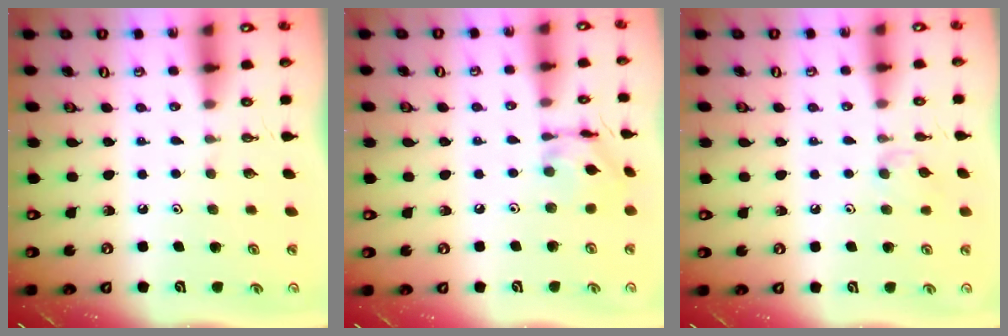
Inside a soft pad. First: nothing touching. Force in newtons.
{"total": 9.7, "press": 9.7, "slide": 0.7}
{"total": 5.4, "press": 5.3, "slide": 1.0}